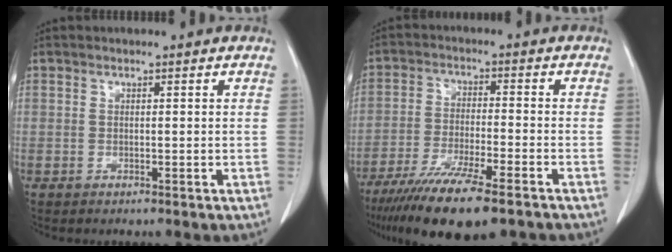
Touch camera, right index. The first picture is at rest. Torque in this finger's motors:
{"motor_torque": [1.01, -1.13, 0.93, 0.21]}